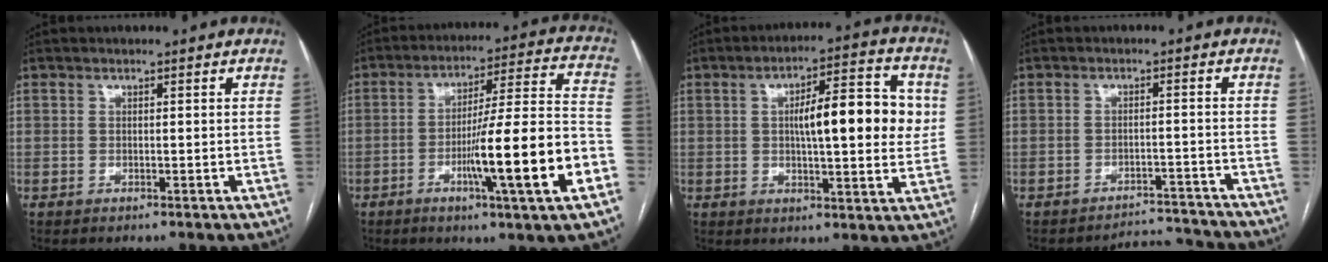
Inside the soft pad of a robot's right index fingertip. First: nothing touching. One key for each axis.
{"total": 16.9, "fx": -5.8, "fy": -0.1, "fz": 15.8, "tx": -0.246, "ty": -0.002, "tz": -0.089}
{"total": 13.2, "fx": 1.7, "fy": 3.2, "fz": 12.7, "tx": -0.182, "ty": 0.027, "tz": 0.021}
{"total": 5.9, "fx": -5.6, "fy": 0.2, "fz": -1.5, "tx": 0.028, "ty": 0.023, "tz": -0.075}